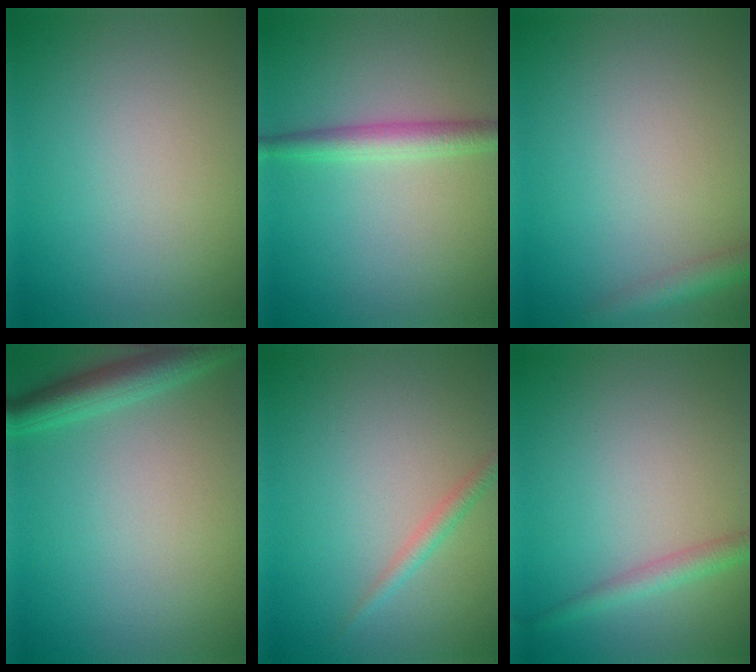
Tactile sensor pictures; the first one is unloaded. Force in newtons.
{"total": 2.7, "press": 2.7, "slide": 0.0}
{"total": 2.4, "press": 2.4, "slide": 0.1}
{"total": 3.6, "press": 3.6, "slide": 0.2}
{"total": 1.4, "press": 1.4, "slide": 0.1}
{"total": 2.1, "press": 2.1, "slide": 0.1}